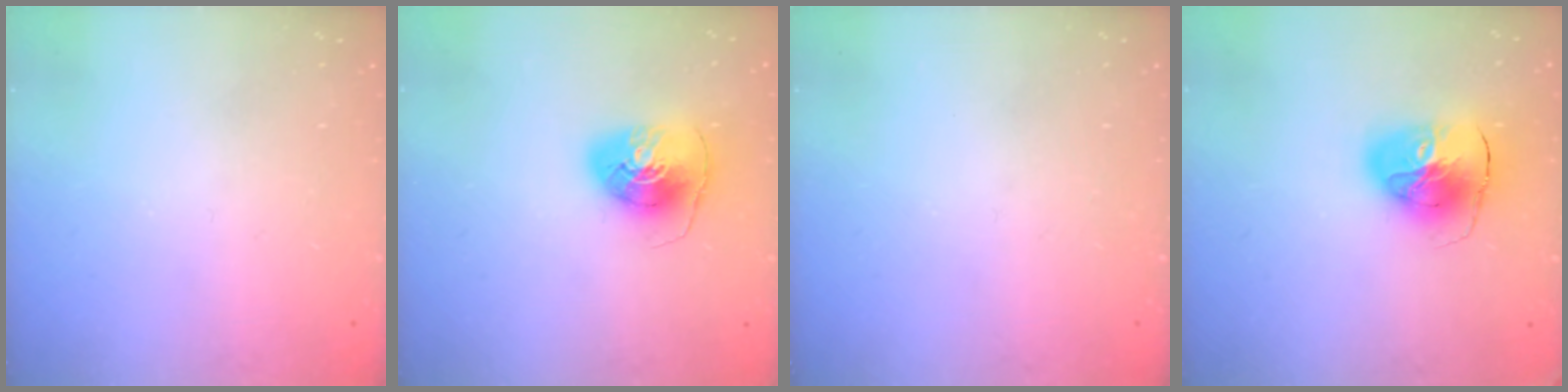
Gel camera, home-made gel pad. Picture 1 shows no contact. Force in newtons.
{"total": 8.2, "press": 8.1, "slide": 0.8}
{"total": 0.0}
{"total": 12.3, "press": 12.2, "slide": 1.6}